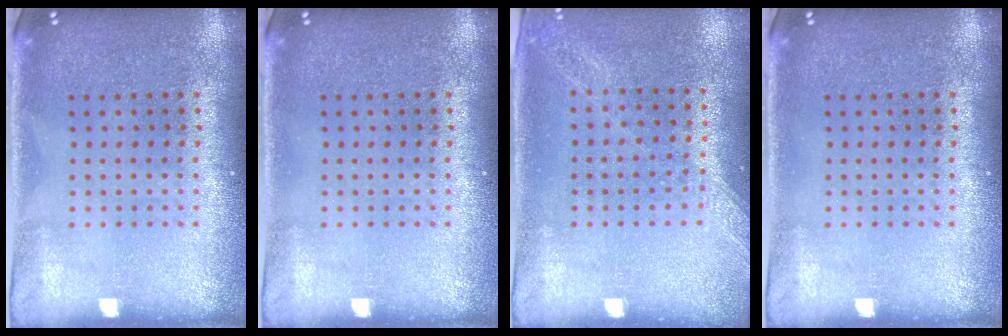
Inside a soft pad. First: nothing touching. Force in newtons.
{"total": 0.0}
{"total": 1.1, "press": 1.1, "slide": 0.2}
{"total": 0.0}